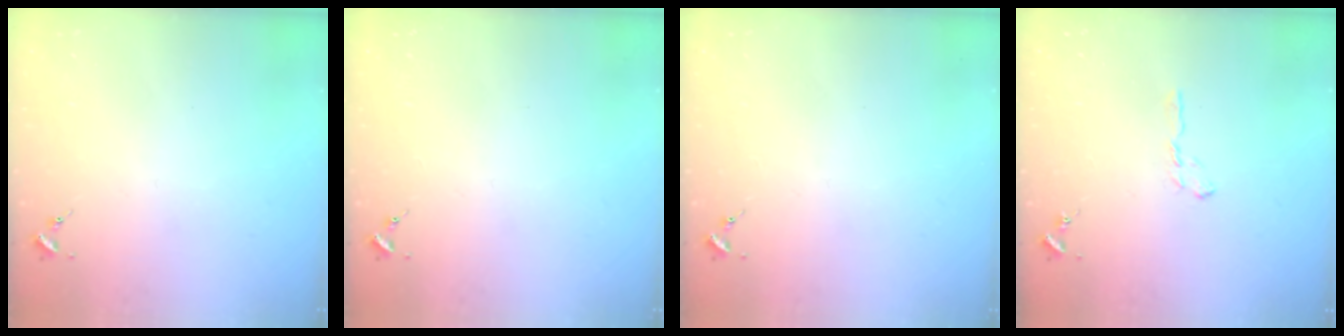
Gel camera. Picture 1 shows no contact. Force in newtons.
{"total": 0.0}
{"total": 0.0}
{"total": 4.5, "press": 4.5, "slide": 0.7}